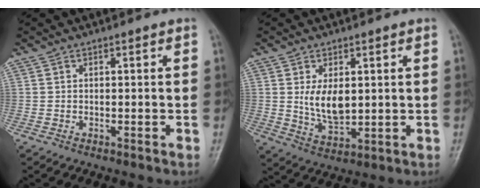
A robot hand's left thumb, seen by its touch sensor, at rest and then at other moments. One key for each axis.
{"total": 7.0, "fx": 1.3, "fy": 4.0, "fz": 5.7, "tx": -0.088, "ty": -0.018, "tz": 0.035}